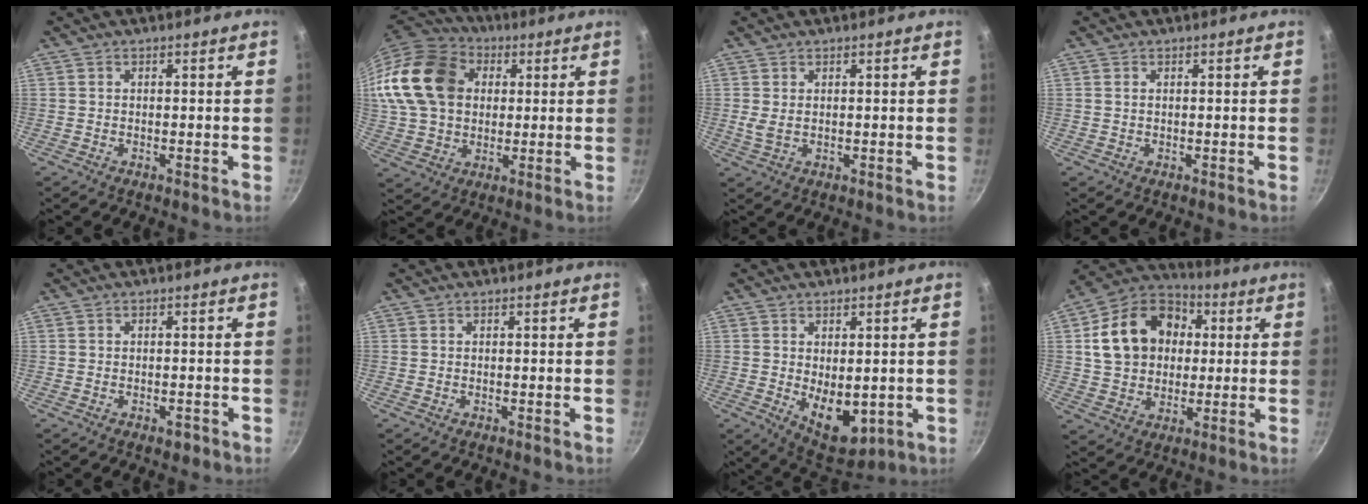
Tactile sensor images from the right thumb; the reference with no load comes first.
{"total": 21.0, "force": [4.7, 16.2, 12.6], "torque": [-0.239, 0.023, 0.083]}
{"total": 2.2, "force": [0.7, 1.2, 1.7], "torque": [-0.032, -0.002, 0.017]}
{"total": 0.6, "force": [0.2, 0.3, 0.4], "torque": [-0.008, 0.001, 0.003]}
{"total": 1.6, "force": [-0.9, 0.9, 1.0], "torque": [-0.009, 0.009, -0.007]}
{"total": 0.0}
{"total": 9.0, "force": [-0.5, 5.3, 7.3], "torque": [-0.084, -0.021, 0.014]}
{"total": 17.5, "force": [3.1, 13.7, 10.5], "torque": [-0.156, 0.029, 0.044]}